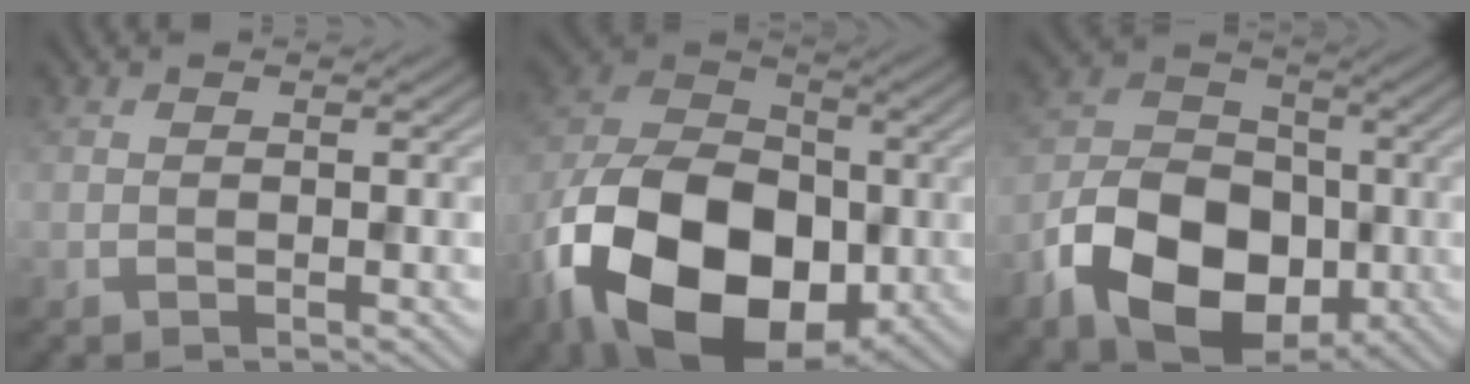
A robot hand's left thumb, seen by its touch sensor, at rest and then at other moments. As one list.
[{"total": 19.6, "force": [-7.1, 12.6, 13.2], "torque": [-0.276, -0.021, -0.136]}, {"total": 13.7, "force": [-5.4, 9.2, 8.7], "torque": [-0.178, -0.028, -0.112]}]